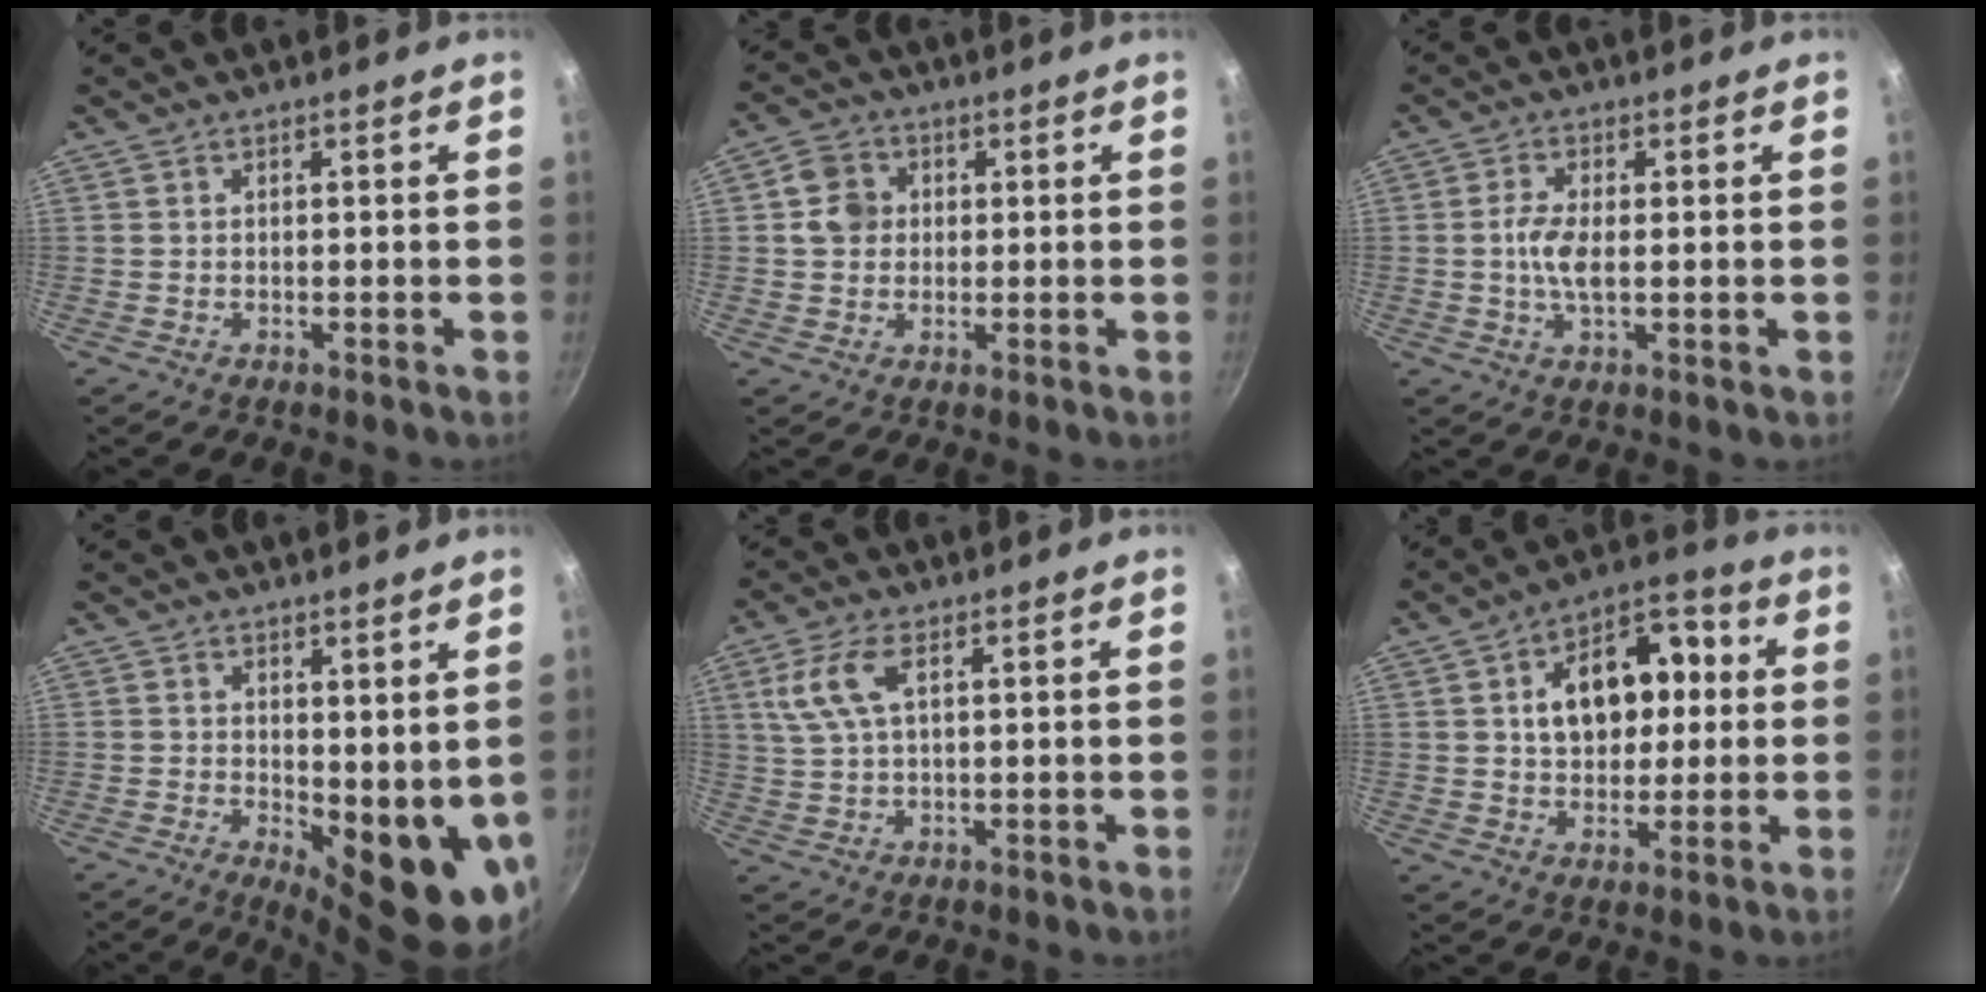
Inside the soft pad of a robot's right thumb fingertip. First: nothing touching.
{"total": 6.0, "force": [0.8, 5.1, 2.9], "torque": [-0.041, 0.006, 0.010]}
{"total": 5.0, "force": [0.1, 2.0, 4.6], "torque": [-0.099, -0.002, -0.001]}
{"total": 12.0, "force": [-0.8, 4.6, 11.0], "torque": [-0.129, -0.028, 0.007]}
{"total": 7.0, "force": [2.5, 3.1, 5.8], "torque": [-0.137, 0.007, 0.054]}
{"total": 15.2, "force": [2.6, 9.8, 11.3], "torque": [-0.133, 0.022, 0.034]}